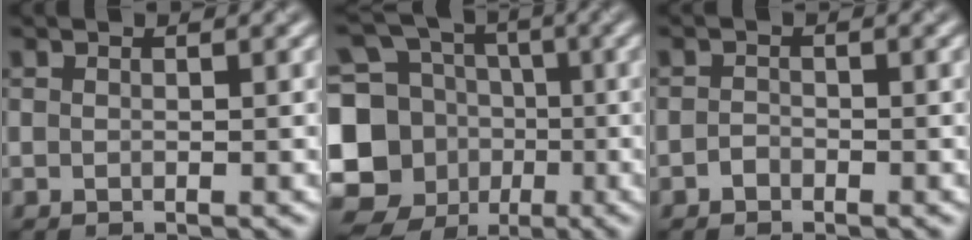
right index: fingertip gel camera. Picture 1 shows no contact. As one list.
[{"total": 12.0, "force": [-3.4, 10.5, 4.7], "torque": [-0.115, -0.010, -0.061]}, {"total": 0.8, "force": [-0.6, 0.5, 0.2], "torque": [-0.003, 0.001, -0.013]}]